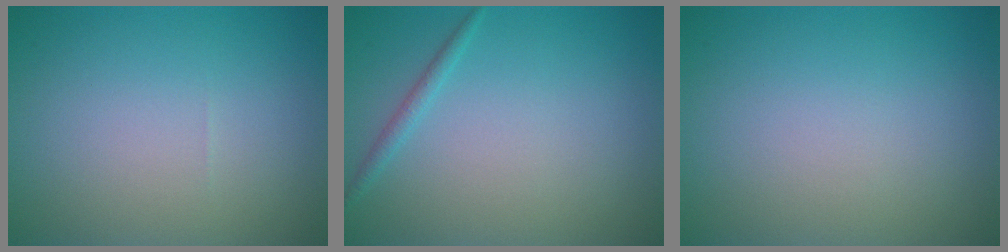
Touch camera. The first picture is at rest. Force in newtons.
{"total": 1.1, "press": 1.0, "slide": 0.1}
{"total": 0.0}